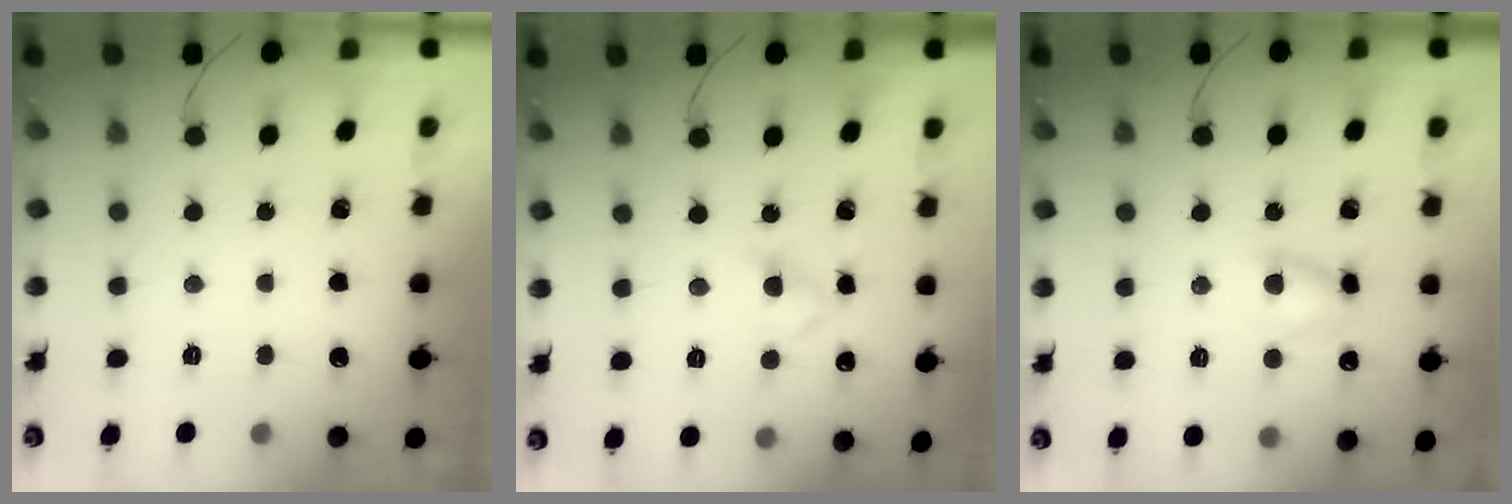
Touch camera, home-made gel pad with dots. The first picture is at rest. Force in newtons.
{"total": 2.9, "press": 2.6, "slide": 1.3}
{"total": 6.0, "press": 5.8, "slide": 1.2}